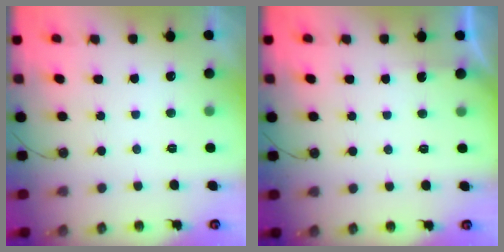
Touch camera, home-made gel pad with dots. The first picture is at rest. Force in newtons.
{"total": 1.5, "press": 1.4, "slide": 0.3}